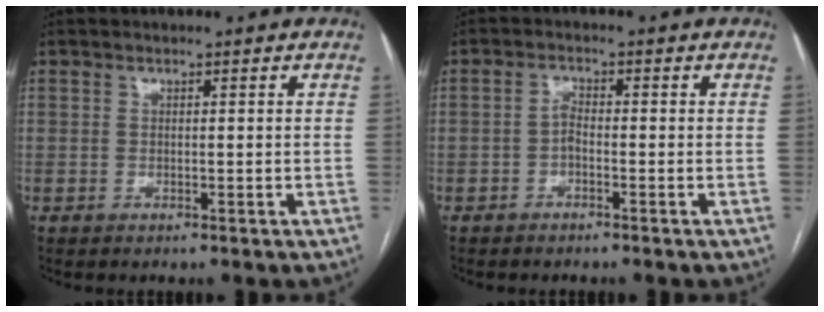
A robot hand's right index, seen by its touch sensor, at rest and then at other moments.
{"total": 1.6, "force": [-0.7, 0.6, 1.3], "torque": [-0.022, 0.005, -0.016]}